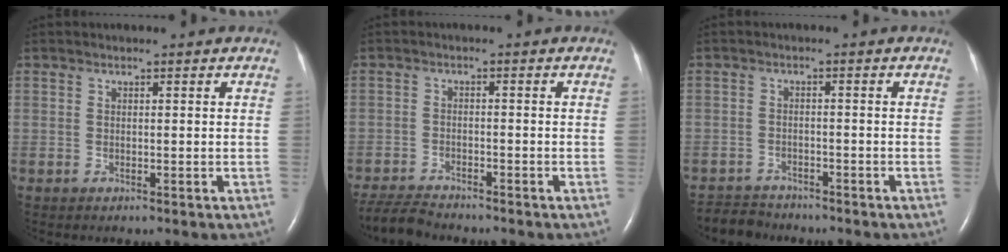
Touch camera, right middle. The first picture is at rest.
{"total": 5.5, "force": [-5.4, 0.4, 1.1], "torque": [-0.021, -0.023, -0.095]}
{"total": 4.2, "force": [-4.0, 1.0, -0.5], "torque": [0.002, -0.013, -0.071]}